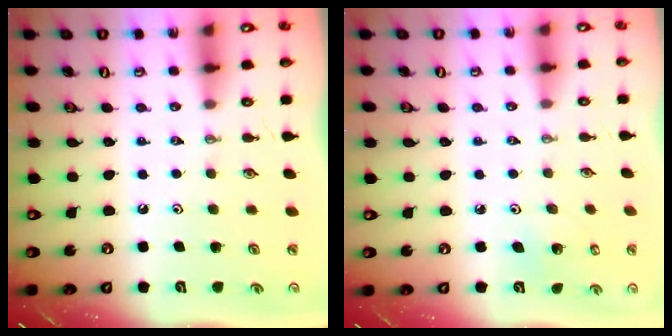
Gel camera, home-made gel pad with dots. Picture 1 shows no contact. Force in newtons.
{"total": 3.5, "press": 3.5, "slide": 0.3}